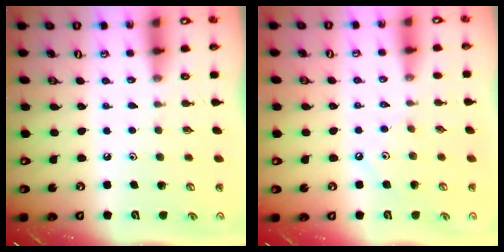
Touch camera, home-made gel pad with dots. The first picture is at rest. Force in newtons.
{"total": 1.8, "press": 1.8, "slide": 0.3}